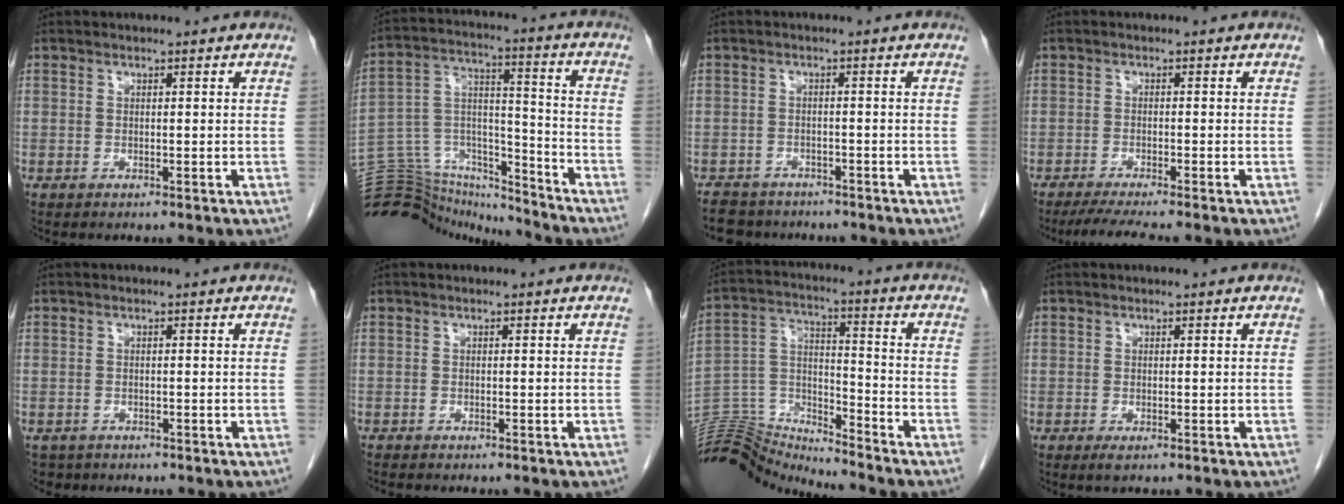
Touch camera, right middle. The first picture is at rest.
{"total": 21.2, "force": [-20.5, 4.1, 3.6], "torque": [-0.094, 0.039, -0.326]}
{"total": 5.6, "force": [-5.0, 2.6, 0.6], "torque": [-0.007, -0.004, -0.074]}
{"total": 4.7, "force": [-3.9, -0.6, 2.5], "torque": [-0.039, -0.015, -0.066]}
{"total": 2.2, "force": [-1.7, 1.4, -0.1], "torque": [-0.005, 0.001, -0.028]}
{"total": 0.6, "force": [-0.6, 0.0, 0.1], "torque": [-0.004, -0.002, -0.012]}
{"total": 11.4, "force": [-11.4, -0.4, -0.9], "torque": [0.017, 0.058, -0.213]}
{"total": 0.7, "force": [-0.3, 0.1, 0.6], "torque": [-0.010, -0.003, -0.002]}